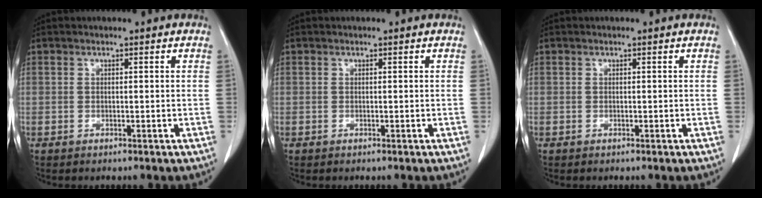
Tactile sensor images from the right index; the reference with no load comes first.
{"total": 0.0}
{"total": 0.0}